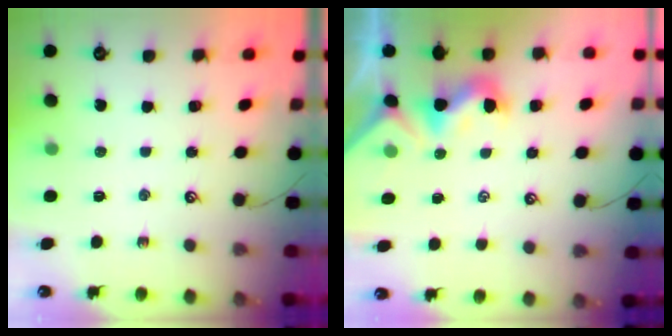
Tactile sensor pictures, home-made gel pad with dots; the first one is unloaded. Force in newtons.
{"total": 0.8, "press": 0.5, "slide": 0.6}